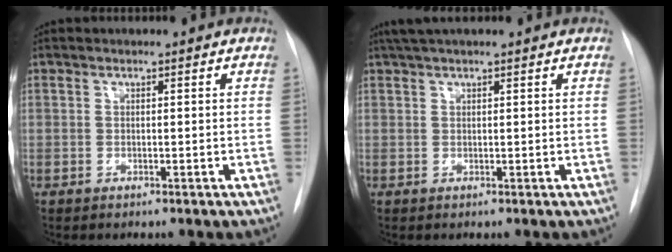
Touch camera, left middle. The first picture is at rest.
{"total": 4.7, "force": [3.9, 0.4, 2.7], "torque": [-0.044, 0.037, 0.067]}